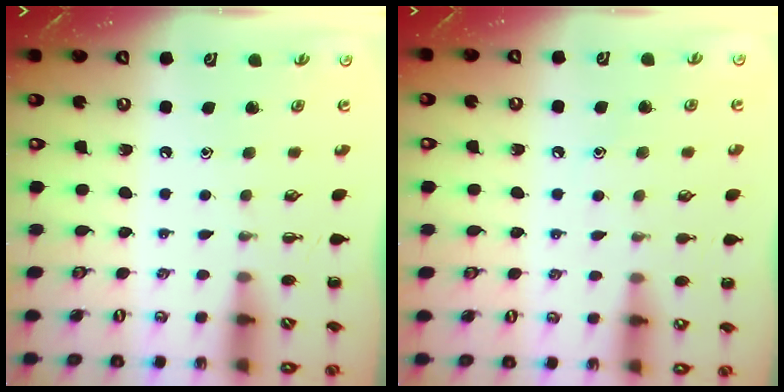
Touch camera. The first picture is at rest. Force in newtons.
{"total": 6.0, "press": 5.7, "slide": 1.6}